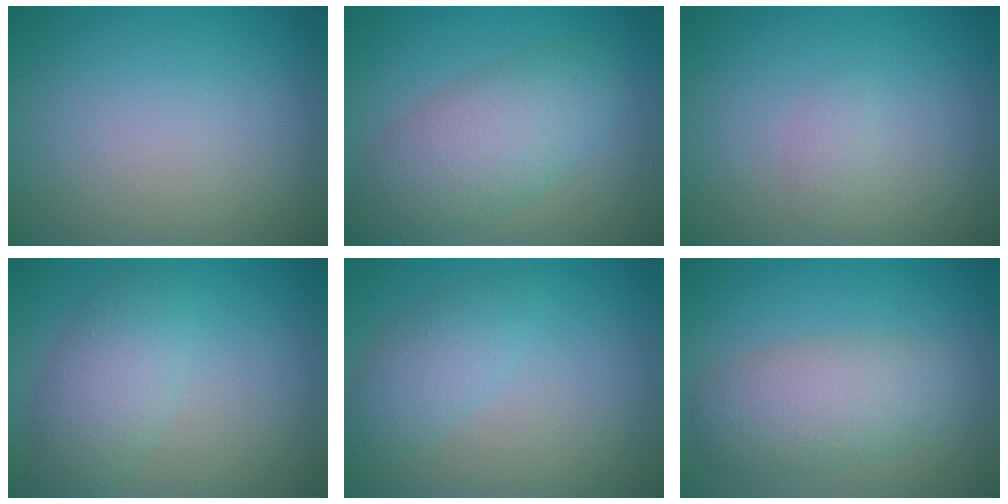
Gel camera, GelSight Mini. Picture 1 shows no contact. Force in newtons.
{"total": 5.9, "press": 5.9, "slide": 0.1}
{"total": 0.8, "press": 0.8, "slide": 0.1}
{"total": 3.9, "press": 3.9, "slide": 0.2}
{"total": 2.5, "press": 2.5, "slide": 0.1}
{"total": 4.7, "press": 4.7, "slide": 0.3}